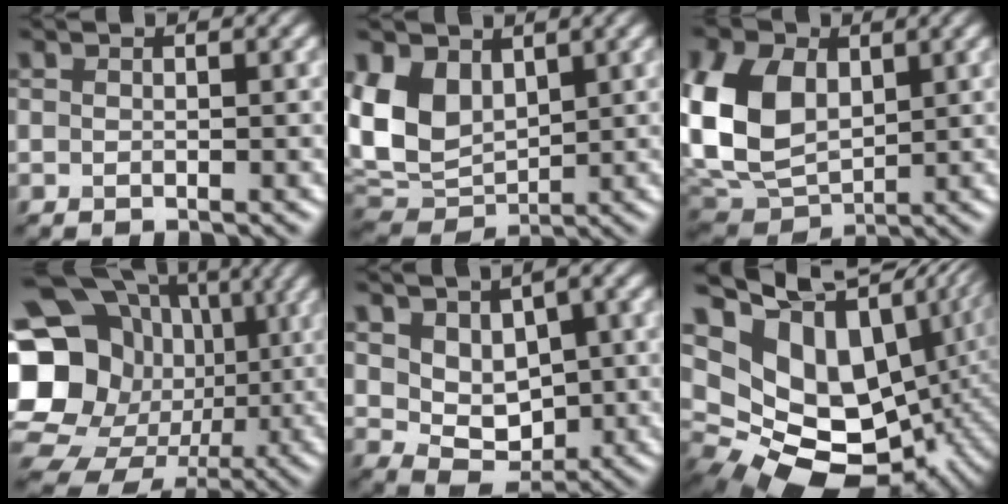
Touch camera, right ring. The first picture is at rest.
{"total": 7.4, "force": [2.1, 5.3, 4.8], "torque": [-0.115, -0.007, 0.038]}
{"total": 10.5, "force": [1.7, 7.4, 7.2], "torque": [-0.191, 0.005, 0.030]}
{"total": 22.4, "force": [-0.5, 20.4, 9.2], "torque": [-0.208, 0.017, -0.033]}
{"total": 5.9, "force": [1.4, 3.8, 4.3], "torque": [-0.073, -0.010, 0.028]}
{"total": 19.6, "force": [4.4, 13.2, 13.7], "torque": [-0.230, 0.000, 0.119]}